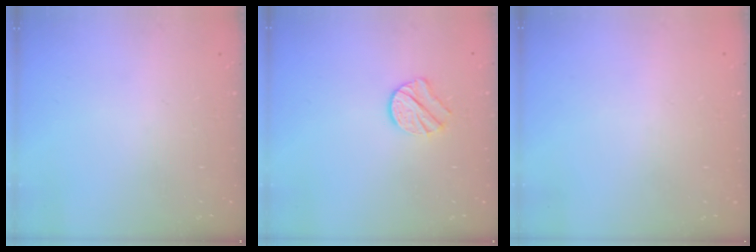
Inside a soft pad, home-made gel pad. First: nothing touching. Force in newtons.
{"total": 7.8, "press": 7.8, "slide": 0.1}
{"total": 0.5, "press": 0.5, "slide": 0.1}